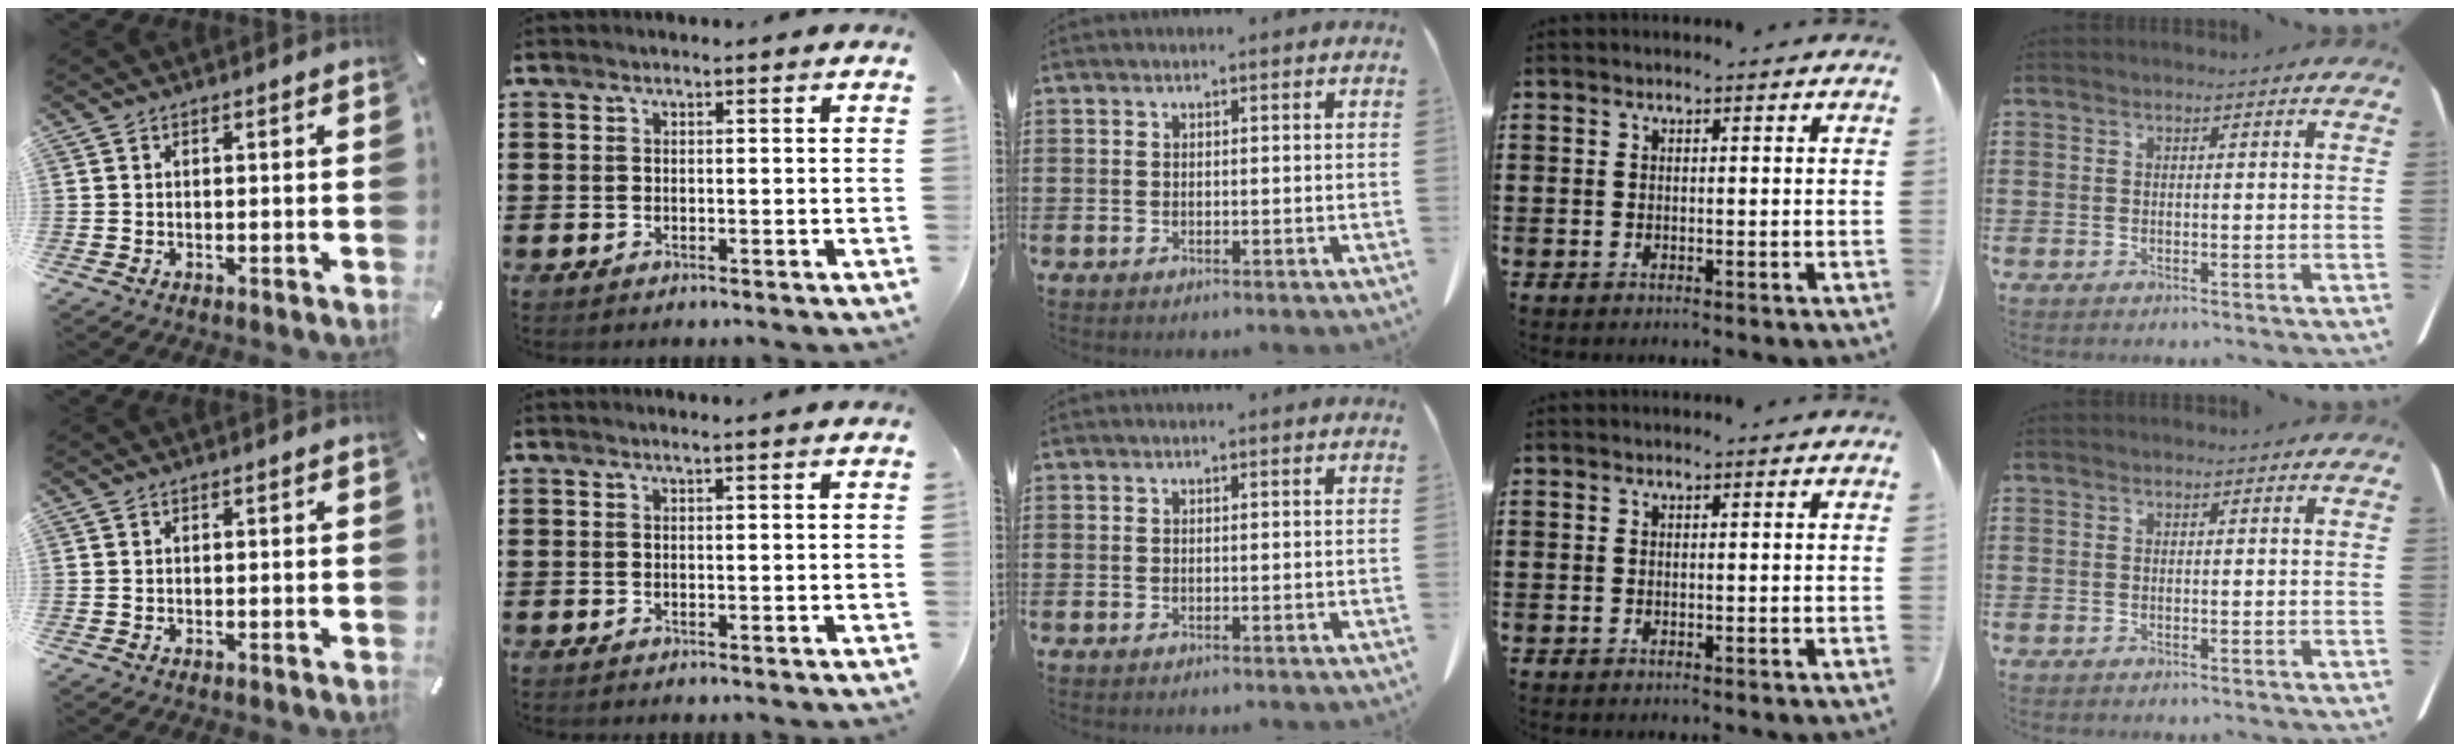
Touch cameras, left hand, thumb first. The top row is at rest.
{"index": {"total": 0.7, "force": [0.5, -0.1, 0.5], "torque": [-0.008, -0.004, 0.010]}}